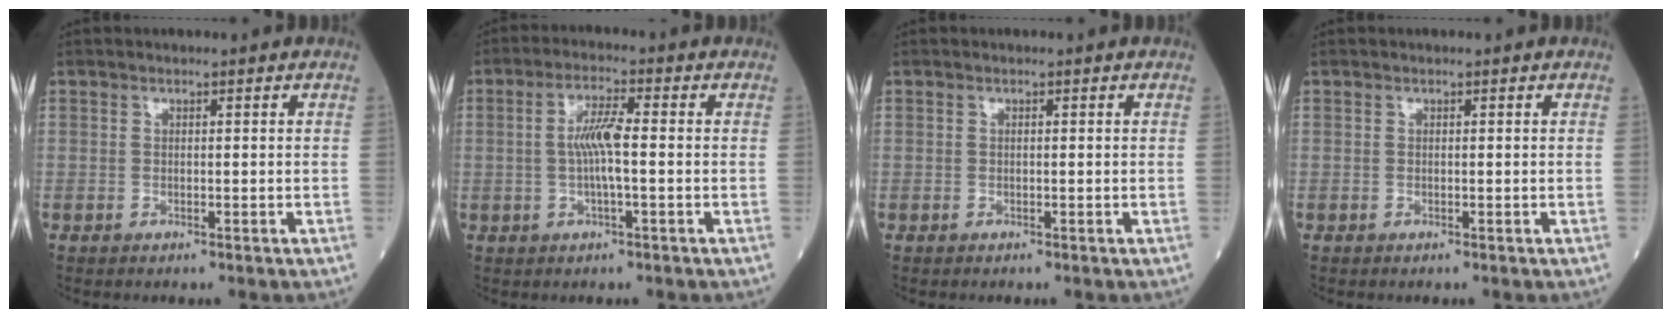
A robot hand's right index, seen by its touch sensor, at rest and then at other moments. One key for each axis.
{"total": 5.5, "fx": -0.2, "fy": 0.5, "fz": 5.4, "tx": -0.110, "ty": 0.005, "tz": -0.006}
{"total": 0.0}
{"total": 0.0}